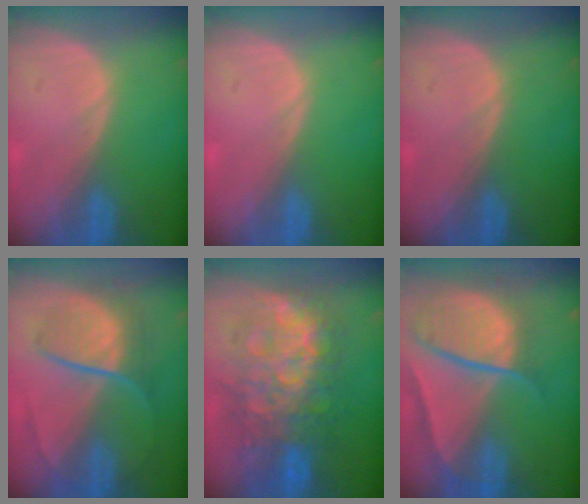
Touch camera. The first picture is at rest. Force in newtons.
{"total": 0.0}
{"total": 0.0}
{"total": 7.2, "press": 7.0, "slide": 1.8}
{"total": 12.5, "press": 12.4, "slide": 1.2}
{"total": 10.6, "press": 8.9, "slide": 5.8}